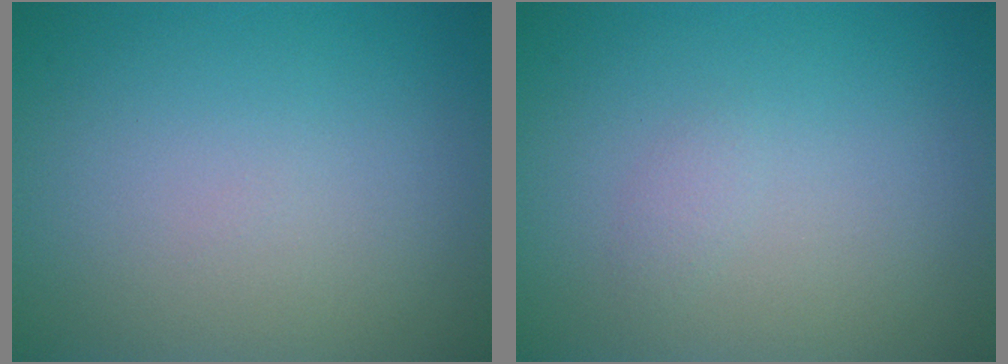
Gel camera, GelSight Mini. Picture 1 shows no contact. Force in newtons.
{"total": 0.7, "press": 0.7, "slide": 0.1}